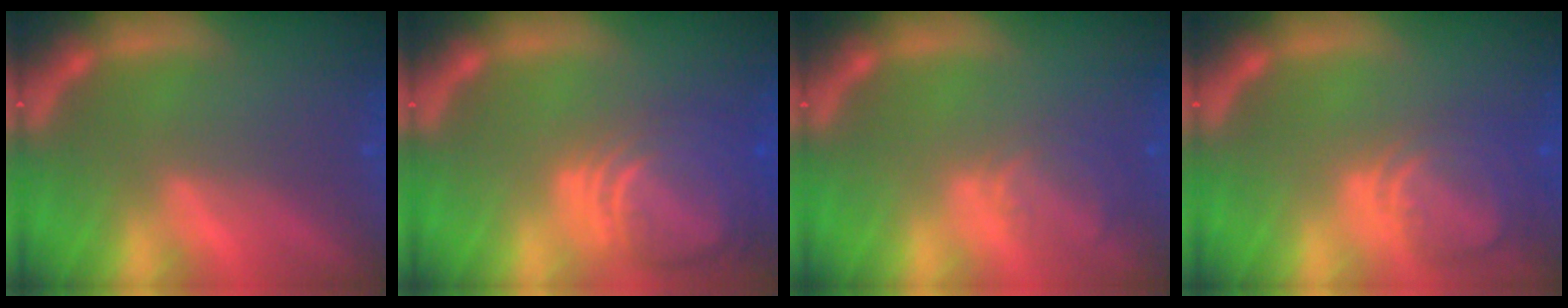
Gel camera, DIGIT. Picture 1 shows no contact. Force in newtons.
{"total": 9.0}
{"total": 2.9}
{"total": 5.6}